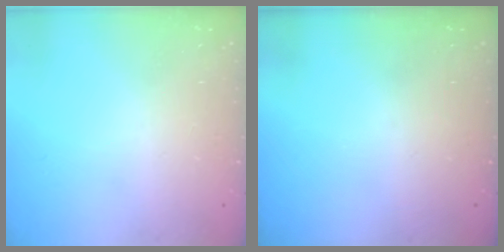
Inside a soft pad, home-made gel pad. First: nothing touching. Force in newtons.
{"total": 0.0}